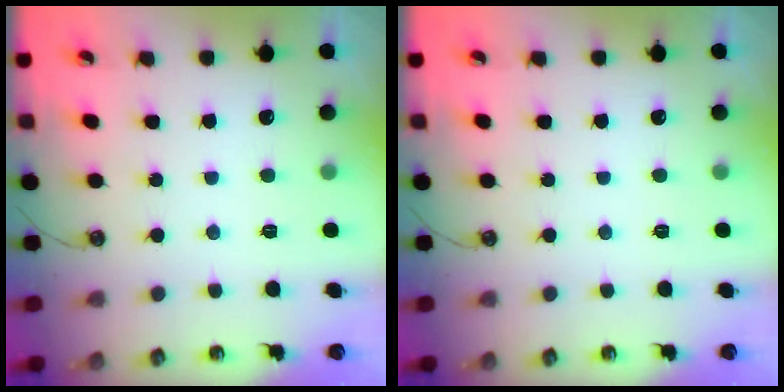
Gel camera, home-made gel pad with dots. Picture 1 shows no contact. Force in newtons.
{"total": 0.0}